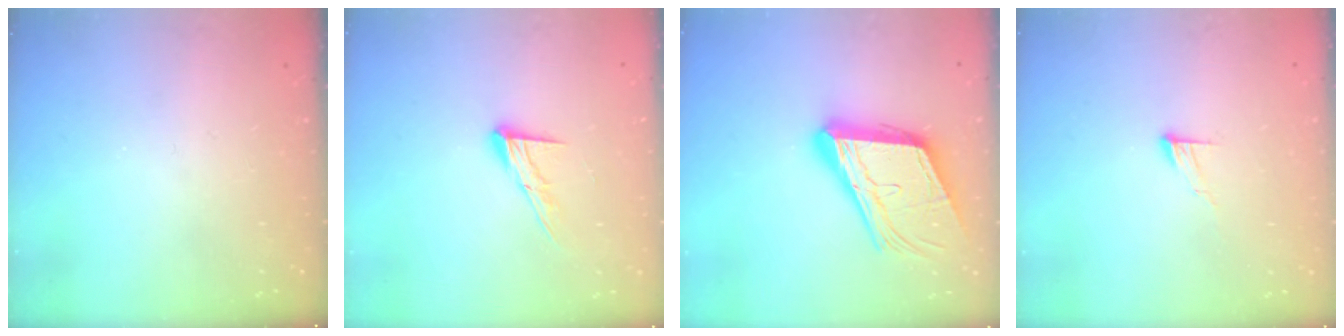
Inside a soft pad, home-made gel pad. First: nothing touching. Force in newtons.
{"total": 10.7, "press": 10.6, "slide": 1.3}
{"total": 20.7, "press": 20.5, "slide": 3.2}
{"total": 6.5, "press": 6.5, "slide": 0.5}